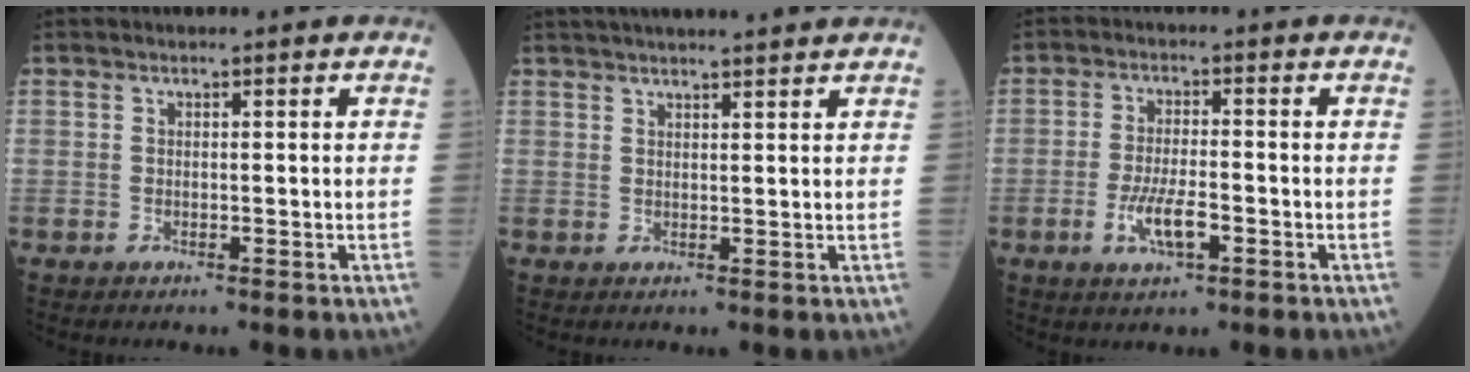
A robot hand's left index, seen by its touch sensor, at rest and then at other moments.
{"total": 11.6, "force": [10.4, 0.6, 4.9], "torque": [-0.076, 0.030, 0.139]}
{"total": 5.2, "force": [-2.1, 1.2, 4.6], "torque": [-0.094, -0.004, -0.036]}